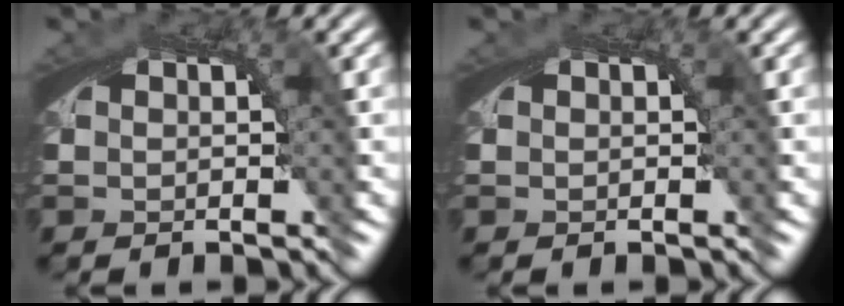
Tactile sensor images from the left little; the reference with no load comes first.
{"total": 0.0}